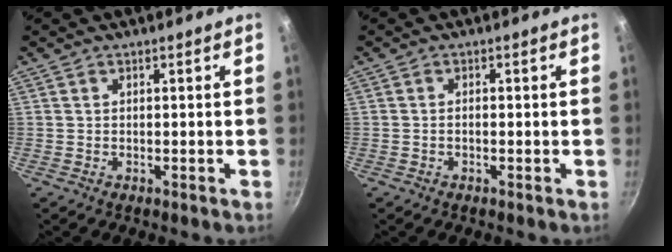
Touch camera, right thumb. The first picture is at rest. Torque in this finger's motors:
{"motor_torque": [-0.12, -0.18, -0.22, 0.24, -0.02]}